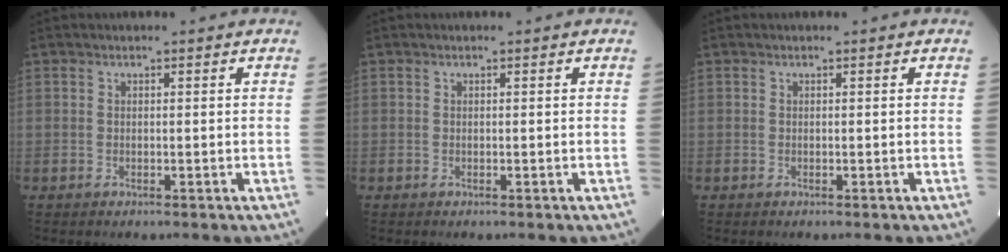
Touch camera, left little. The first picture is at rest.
{"total": 0.0}
{"total": 0.0}